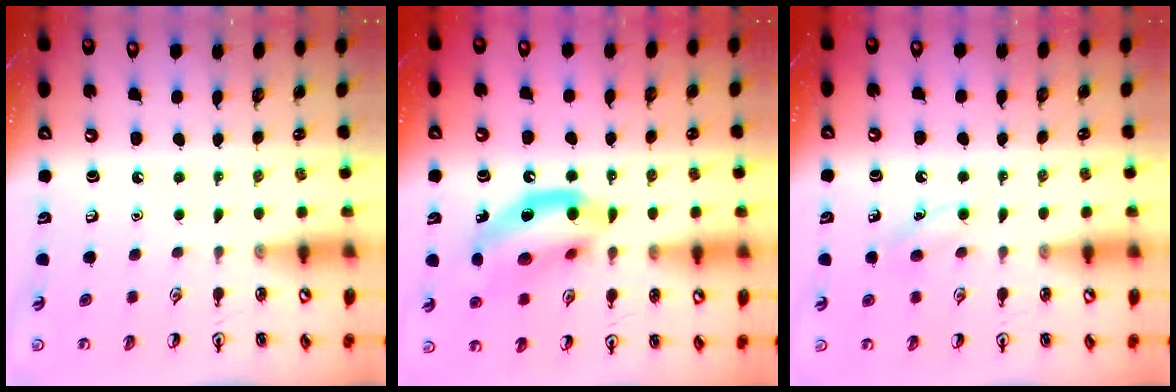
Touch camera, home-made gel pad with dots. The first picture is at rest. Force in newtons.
{"total": 14.4, "press": 13.9, "slide": 3.5}
{"total": 4.2, "press": 4.0, "slide": 1.3}